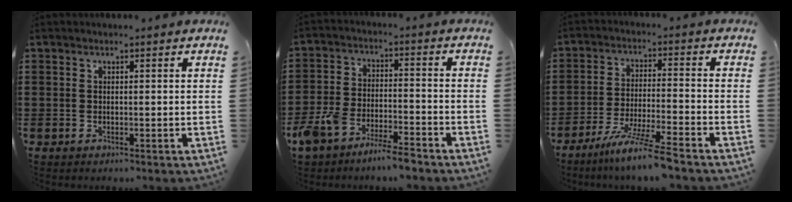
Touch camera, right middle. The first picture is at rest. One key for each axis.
{"total": 7.1, "fx": -6.4, "fy": 1.1, "fz": 2.8, "tx": -0.067, "ty": 0.003, "tz": -0.125}
{"total": 8.1, "fx": -6.7, "fy": -0.6, "fz": 4.5, "tx": -0.089, "ty": -0.017, "tz": -0.125}